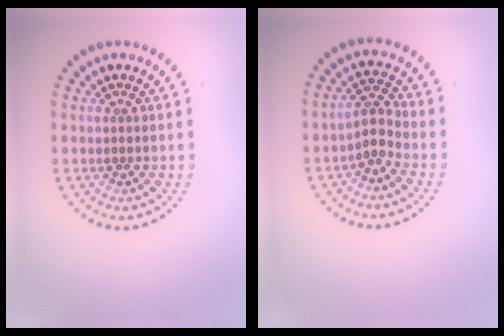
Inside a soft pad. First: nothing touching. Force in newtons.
{"total": 2.3, "press": 1.8, "slide": 1.4}